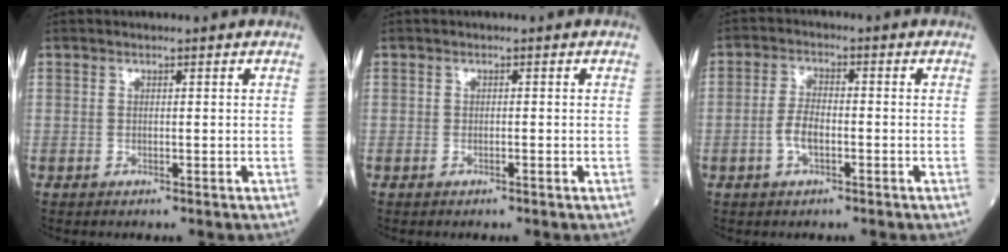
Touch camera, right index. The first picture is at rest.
{"total": 0.0}
{"total": 4.0, "force": [-1.4, 1.8, 3.3], "torque": [-0.073, 0.005, -0.029]}